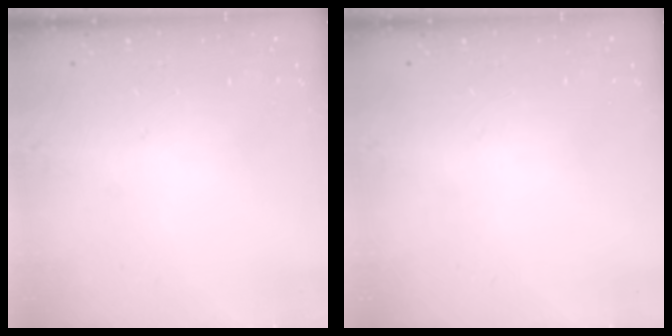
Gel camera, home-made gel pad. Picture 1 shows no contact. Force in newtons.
{"total": 0.0}